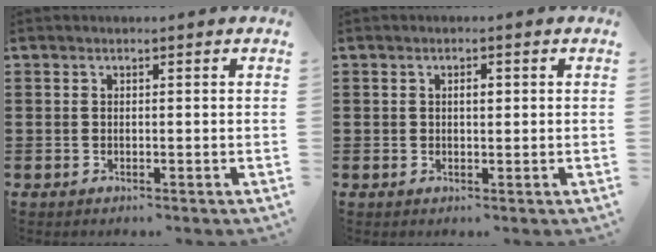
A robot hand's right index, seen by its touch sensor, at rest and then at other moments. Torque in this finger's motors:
{"motor_torque": [0.35, -0.27, 0.16, 0.04]}